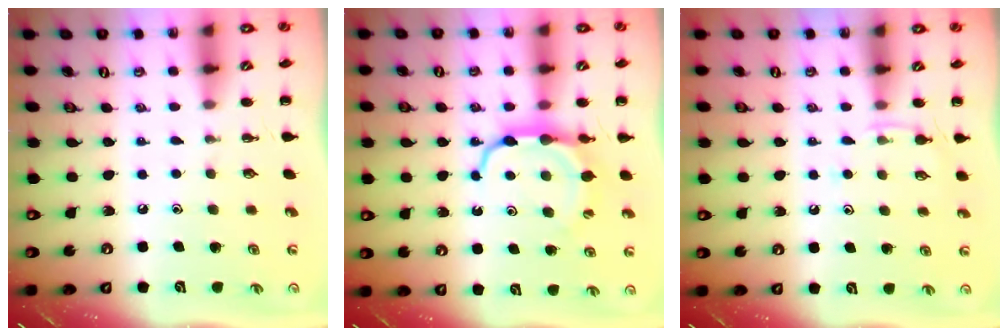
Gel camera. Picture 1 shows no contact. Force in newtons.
{"total": 8.6, "press": 8.5, "slide": 1.4}
{"total": 5.9, "press": 5.8, "slide": 1.4}